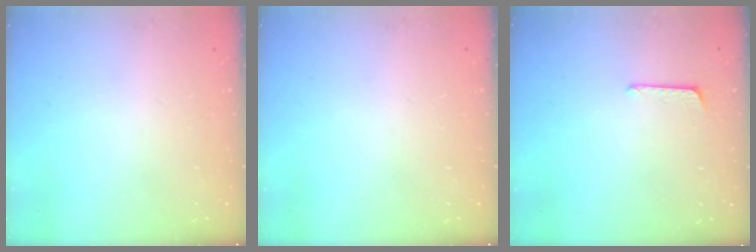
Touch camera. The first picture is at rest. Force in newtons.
{"total": 0.0}
{"total": 5.0, "press": 5.0, "slide": 0.4}